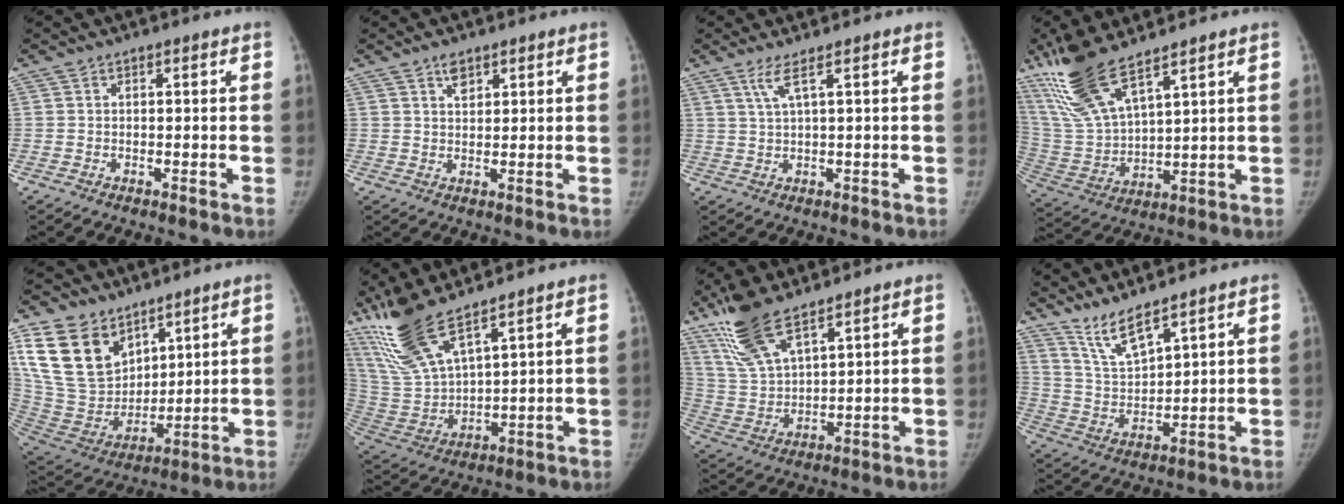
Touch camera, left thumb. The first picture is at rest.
{"total": 2.2, "force": [1.5, 1.3, 1.1], "torque": [-0.005, -0.013, 0.026]}
{"total": 2.9, "force": [1.5, -0.2, 2.4], "torque": [-0.063, 0.000, 0.039]}
{"total": 14.5, "force": [10.4, 3.8, 9.4], "torque": [-0.195, -0.045, 0.225]}
{"total": 19.2, "force": [10.5, 12.8, 9.7], "torque": [-0.167, -0.042, 0.215]}
{"total": 14.7, "force": [10.8, 3.6, 9.3], "torque": [-0.192, -0.050, 0.236]}
{"total": 12.9, "force": [8.9, 4.5, 8.1], "torque": [-0.150, -0.034, 0.188]}
{"total": 7.5, "force": [6.2, 1.1, 4.1], "torque": [-0.081, -0.051, 0.134]}